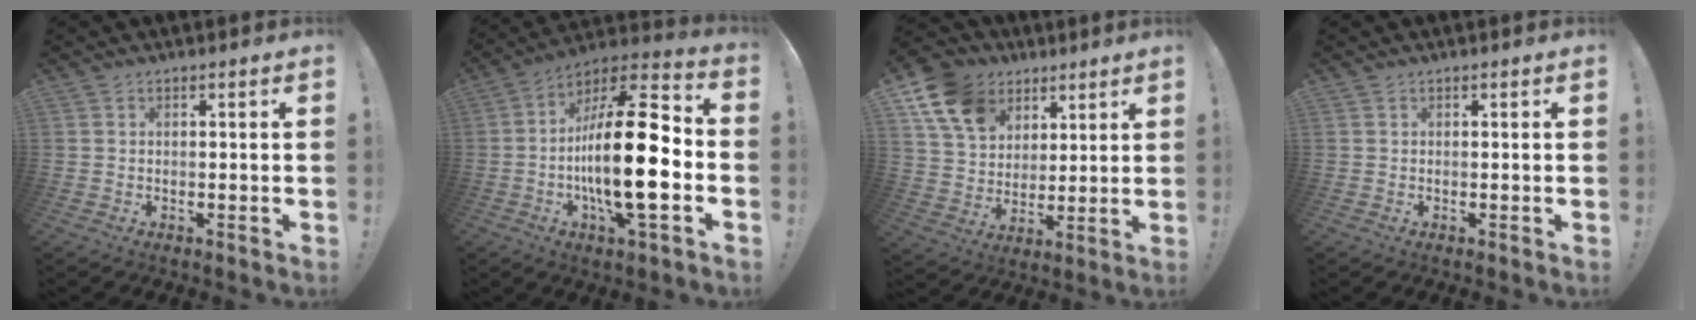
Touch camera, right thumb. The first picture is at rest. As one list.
[{"total": 24.2, "force": [-4.0, 7.5, 22.7], "torque": [-0.401, 0.012, -0.071]}, {"total": 14.3, "force": [7.7, 10.4, 6.1], "torque": [-0.102, -0.039, 0.152]}, {"total": 0.0}]